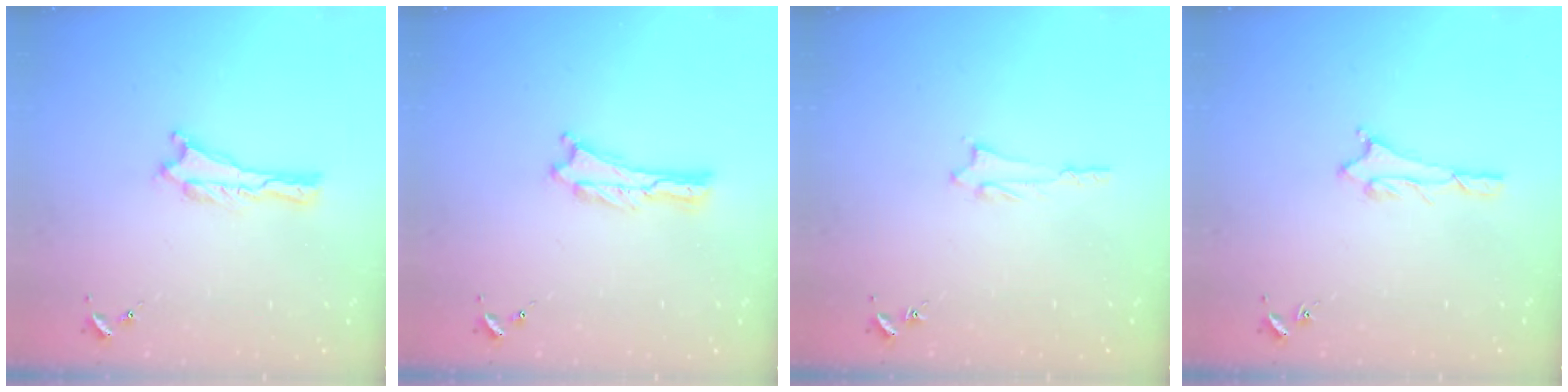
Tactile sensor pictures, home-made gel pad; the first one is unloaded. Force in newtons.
{"total": 0.0}
{"total": 1.4, "press": 1.4, "slide": 0.2}
{"total": 1.5, "press": 1.5, "slide": 0.1}